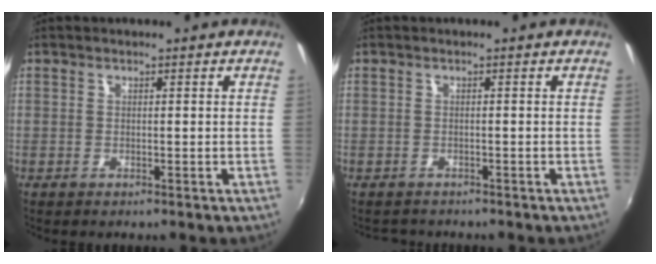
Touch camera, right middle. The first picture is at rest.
{"total": 2.2, "force": [-2.0, 0.9, 0.2], "torque": [-0.009, -0.009, -0.031]}